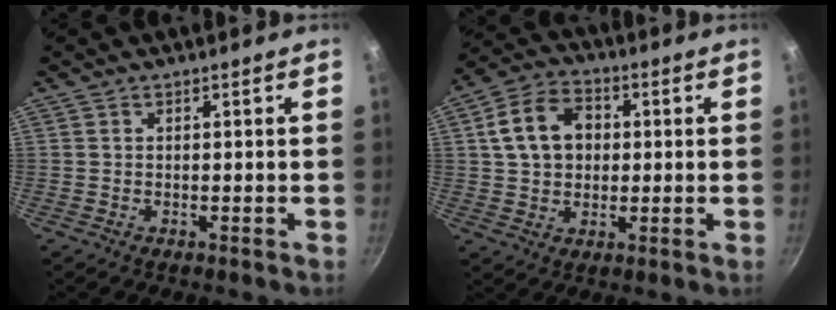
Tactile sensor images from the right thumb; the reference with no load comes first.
{"total": 11.2, "force": [1.9, 8.6, 7.0], "torque": [-0.102, 0.016, 0.024]}